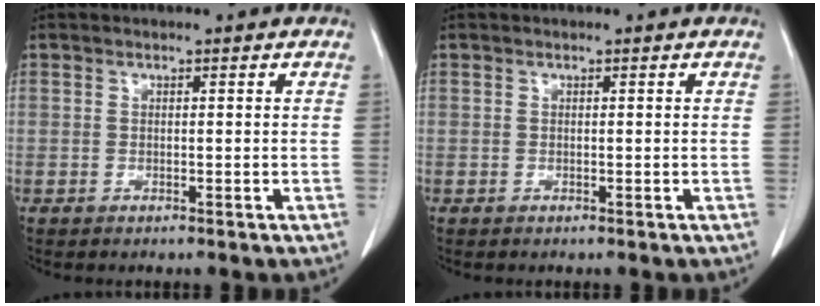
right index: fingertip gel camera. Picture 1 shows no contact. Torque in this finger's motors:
{"motor_torque": [0.00, 0.00, 0.00, 0.00]}